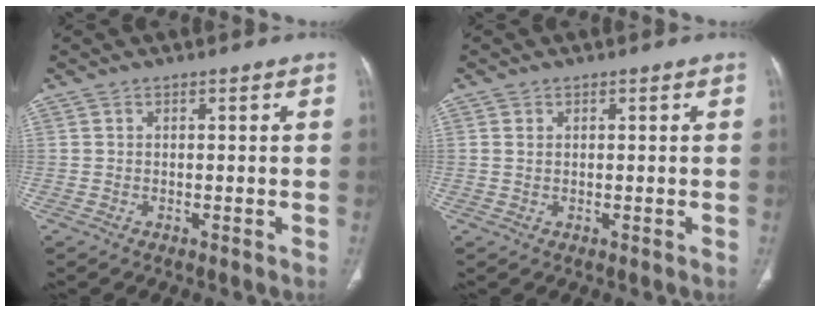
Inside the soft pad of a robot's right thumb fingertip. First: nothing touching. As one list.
[{"total": 1.1, "force": [0.3, 0.8, 0.7], "torque": [-0.014, -0.001, 0.009]}]